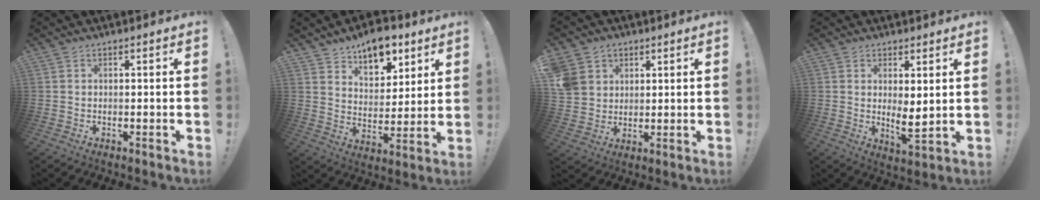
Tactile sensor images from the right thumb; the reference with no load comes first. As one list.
[{"total": 12.0, "force": [8.5, 6.7, 5.2], "torque": [-0.062, -0.057, 0.156]}, {"total": 7.7, "force": [3.4, 6.7, 1.8], "torque": [-0.032, -0.022, 0.070]}, {"total": 5.7, "force": [1.5, 1.7, 5.2], "torque": [-0.065, -0.026, 0.029]}]